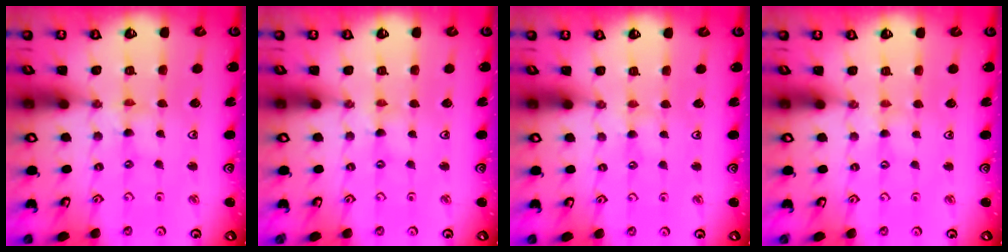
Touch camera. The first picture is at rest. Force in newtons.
{"total": 0.0}
{"total": 1.2, "press": 1.2, "slide": 0.3}
{"total": 1.2, "press": 1.2, "slide": 0.2}